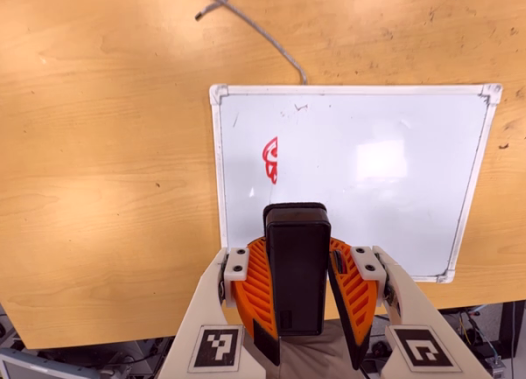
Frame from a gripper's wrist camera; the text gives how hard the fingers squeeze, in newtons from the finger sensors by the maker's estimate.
{"total": 11.4, "left": 10.2, "right": 12.7}